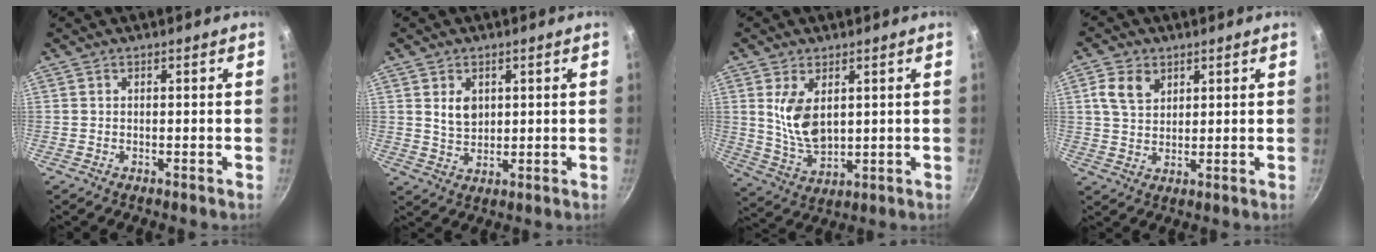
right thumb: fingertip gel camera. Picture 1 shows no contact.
{"total": 4.7, "force": [1.5, 3.4, 2.9], "torque": [-0.039, -0.011, 0.031]}
{"total": 9.2, "force": [2.5, 5.3, 7.2], "torque": [-0.127, -0.029, 0.060]}
{"total": 6.2, "force": [2.6, 4.4, 3.5], "torque": [-0.052, -0.004, 0.048]}